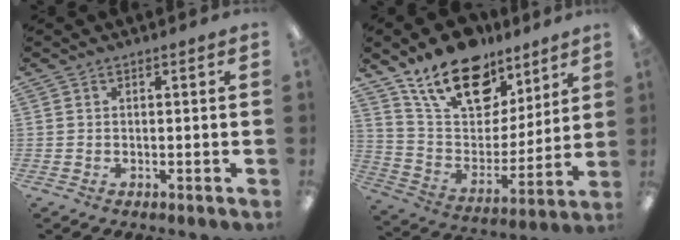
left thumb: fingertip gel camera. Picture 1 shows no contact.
{"total": 19.5, "force": [13.6, 10.6, 9.1], "torque": [-0.161, -0.078, 0.246]}